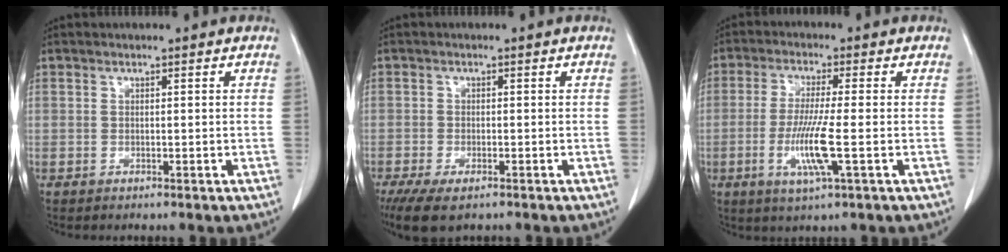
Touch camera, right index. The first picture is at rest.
{"total": 6.8, "force": [-4.4, 2.8, 4.4], "torque": [-0.079, -0.014, -0.072]}
{"total": 8.3, "force": [-2.1, 0.0, 8.1], "torque": [-0.162, -0.017, -0.041]}